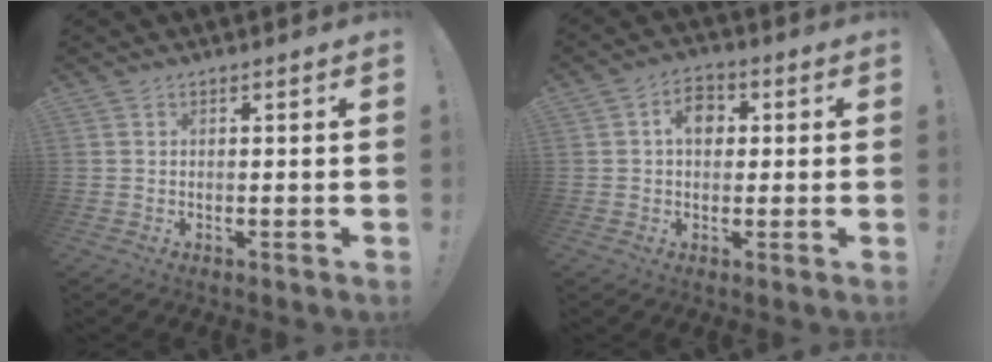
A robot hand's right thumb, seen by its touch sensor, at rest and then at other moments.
{"total": 7.1, "force": [1.2, 5.2, 4.7], "torque": [-0.069, 0.008, 0.020]}